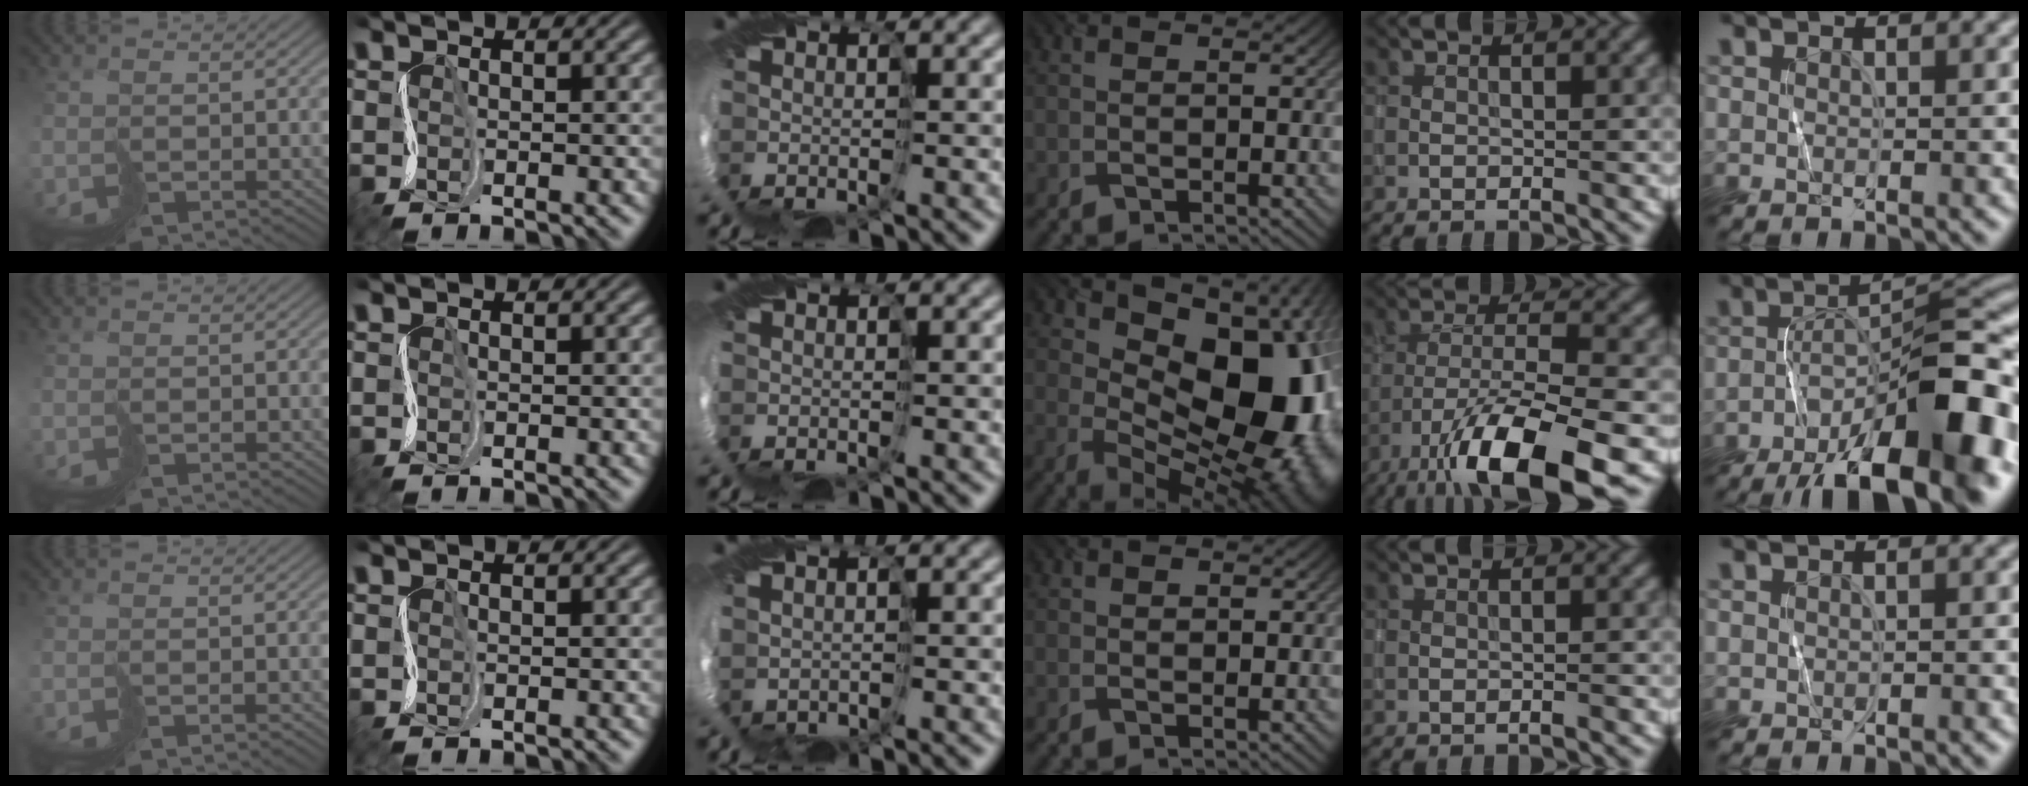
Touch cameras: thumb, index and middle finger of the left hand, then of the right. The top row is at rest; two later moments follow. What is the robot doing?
{"motion": "cut", "object": "wrapping paper"}